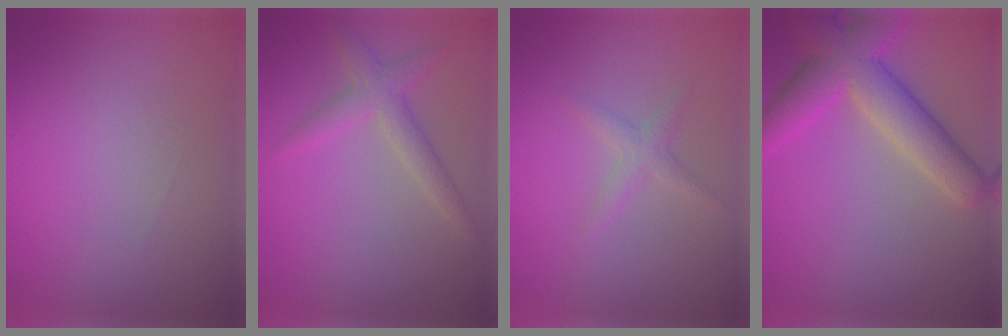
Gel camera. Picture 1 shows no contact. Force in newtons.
{"total": 2.5, "press": 2.5, "slide": 0.0}
{"total": 1.3, "press": 1.3, "slide": 0.1}
{"total": 6.5, "press": 6.5, "slide": 0.5}